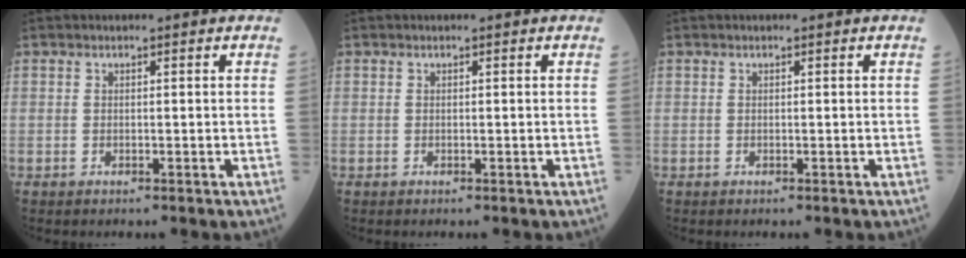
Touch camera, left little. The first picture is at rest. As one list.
[{"total": 0.0}, {"total": 0.0}]